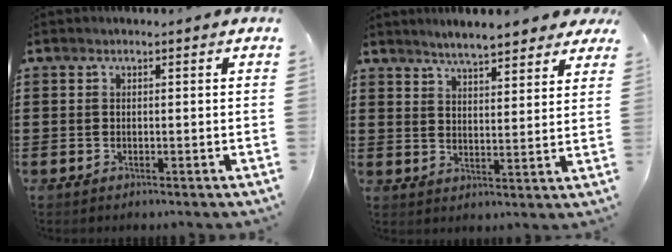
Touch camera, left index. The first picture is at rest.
{"total": 5.1, "force": [4.9, 0.5, 1.4], "torque": [-0.046, -0.015, 0.087]}